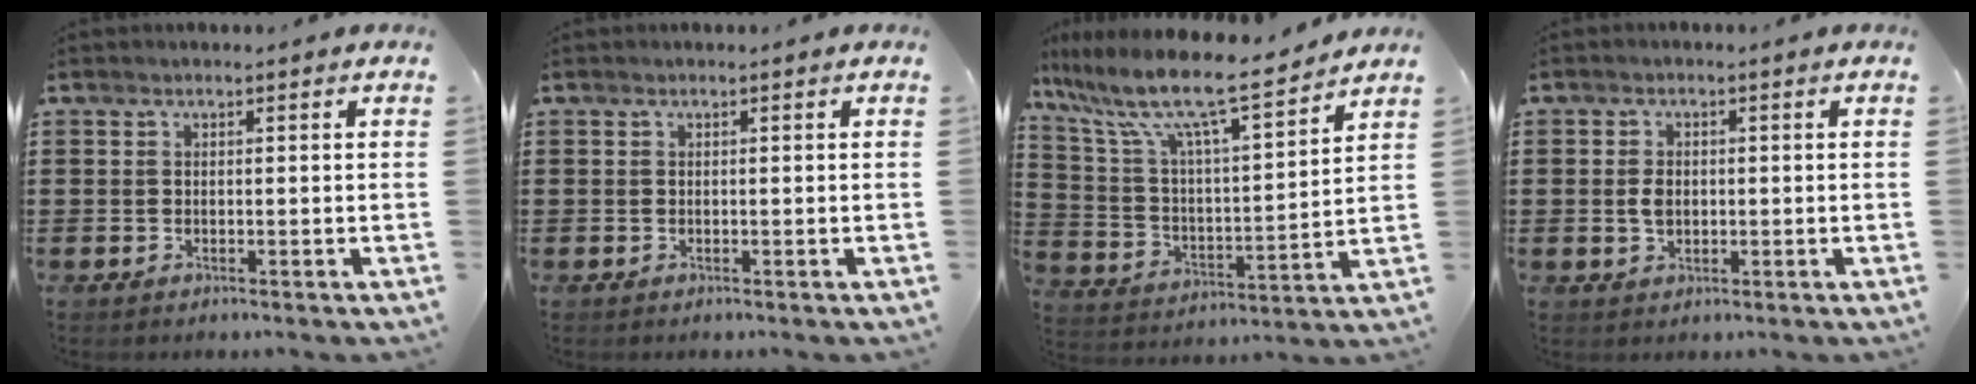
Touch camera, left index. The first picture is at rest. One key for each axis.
{"total": 0.0}
{"total": 10.3, "fx": 8.6, "fy": 0.7, "fz": 5.6, "tx": -0.143, "ty": -0.058, "tz": 0.141}
{"total": 2.5, "fx": 0.0, "fy": 1.7, "fz": 1.9, "tx": -0.039, "ty": 0.004, "tz": -0.001}